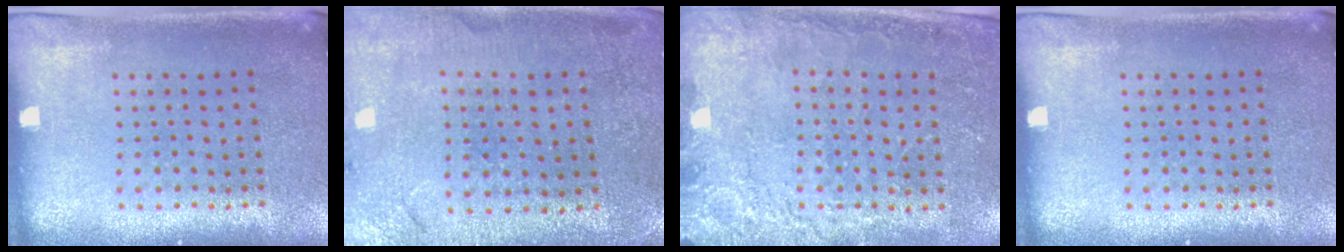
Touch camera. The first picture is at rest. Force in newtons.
{"total": 0.5, "press": 0.5, "slide": 0.2}
{"total": 2.5, "press": 2.3, "slide": 0.8}
{"total": 0.0}